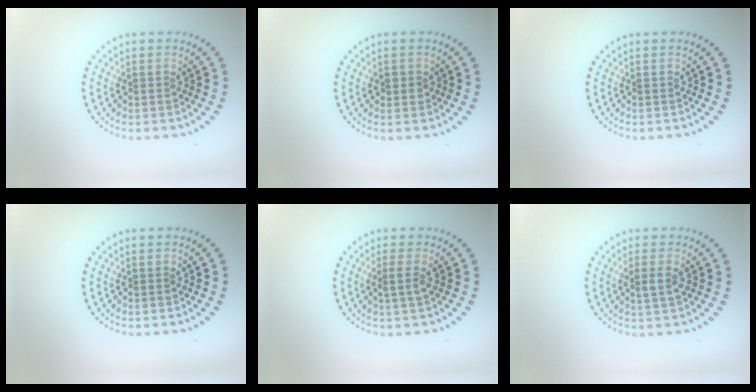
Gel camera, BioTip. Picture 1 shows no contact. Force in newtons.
{"total": 1.0, "press": 1.0, "slide": 0.3}
{"total": 0.0}
{"total": 0.0}
{"total": 1.3, "press": 1.0, "slide": 0.7}
{"total": 1.5, "press": 1.4, "slide": 0.5}